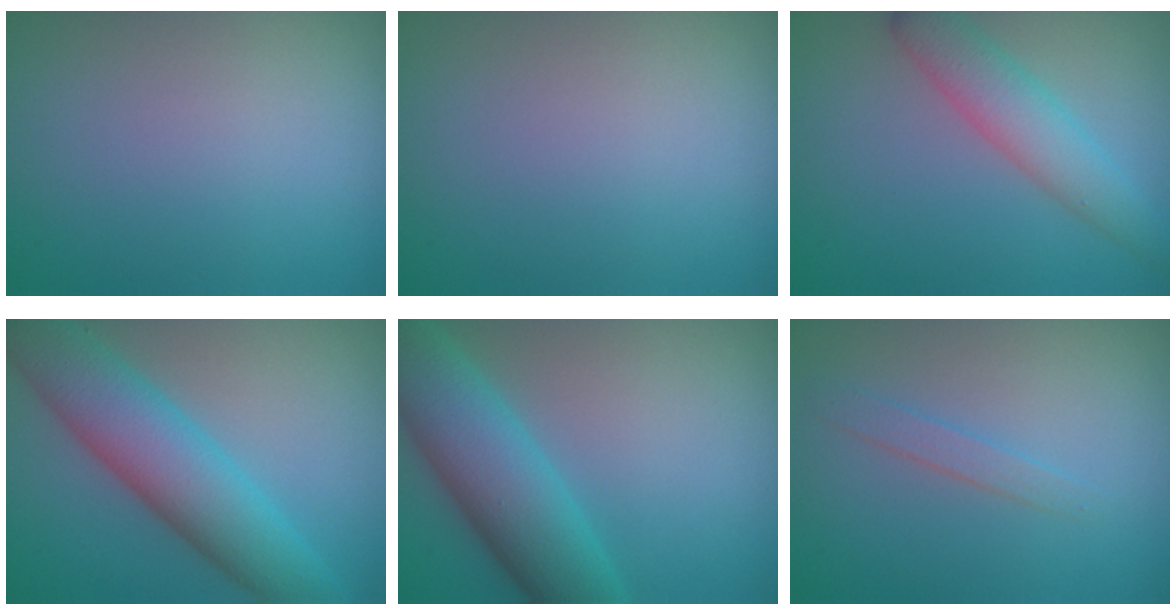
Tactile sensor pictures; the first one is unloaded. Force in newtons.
{"total": 0.0}
{"total": 4.0, "press": 4.0, "slide": 0.4}
{"total": 8.3, "press": 8.3, "slide": 0.3}
{"total": 8.2, "press": 8.2, "slide": 0.2}
{"total": 1.3, "press": 1.3, "slide": 0.0}